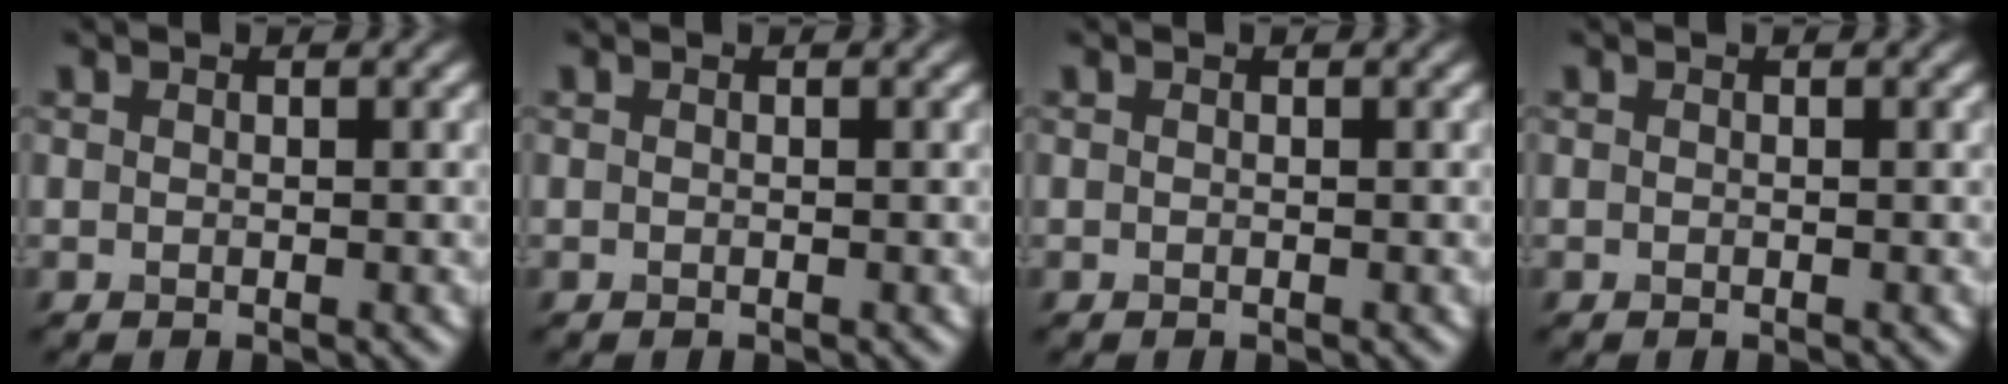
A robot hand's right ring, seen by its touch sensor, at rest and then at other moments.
{"total": 0.0}
{"total": 0.0}
{"total": 0.0}